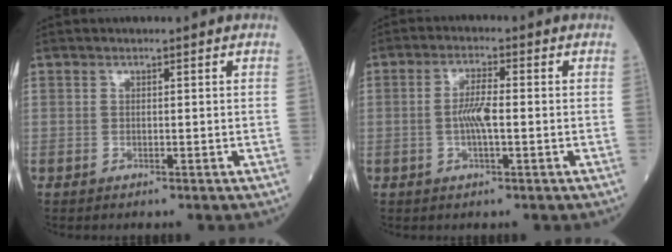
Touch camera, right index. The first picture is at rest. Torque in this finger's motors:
{"motor_torque": [0.91, -0.17, 0.48, 0.14]}